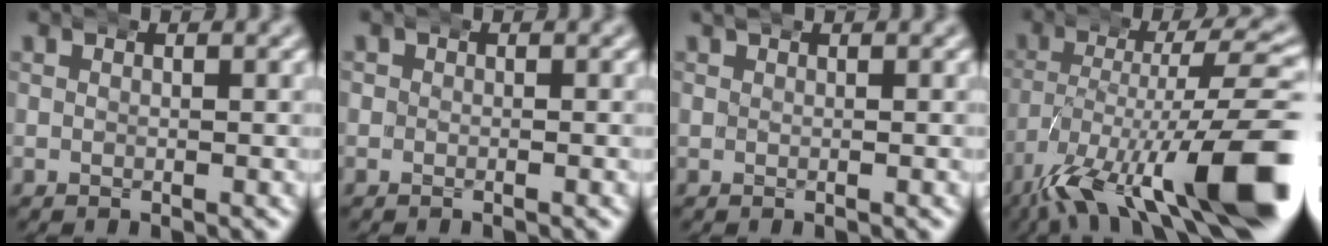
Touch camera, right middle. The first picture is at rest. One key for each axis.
{"total": 1.0, "fx": -0.1, "fy": 0.9, "fz": 0.3, "tx": -0.012, "ty": 0.001, "tz": -0.001}
{"total": 0.8, "fx": 0.6, "fy": 0.2, "fz": 0.4, "tx": -0.010, "ty": 0.004, "tz": 0.010}
{"total": 12.2, "fx": -6.3, "fy": 3.7, "fz": 9.7, "tx": -0.162, "ty": -0.020, "tz": -0.083}